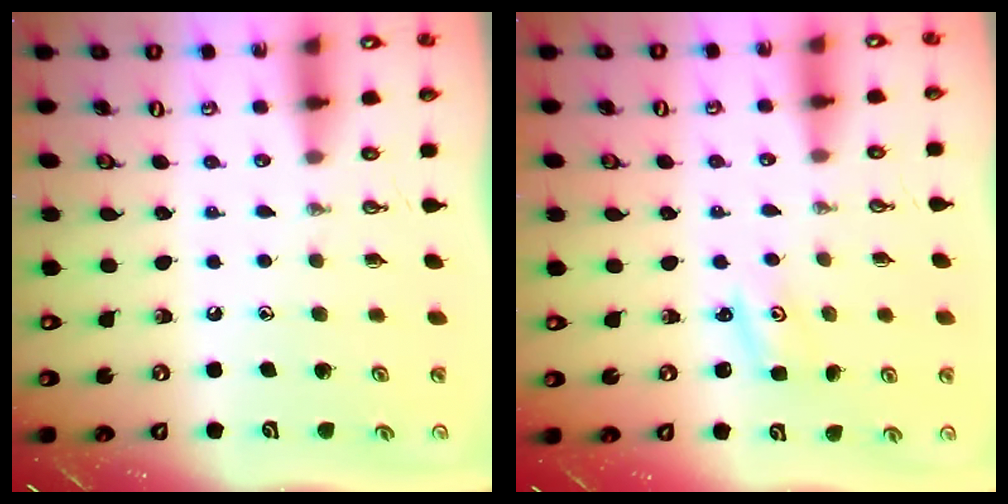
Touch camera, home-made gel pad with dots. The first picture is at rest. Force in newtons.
{"total": 1.6, "press": 1.6, "slide": 0.2}